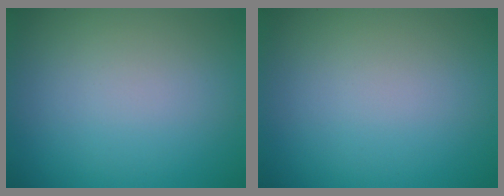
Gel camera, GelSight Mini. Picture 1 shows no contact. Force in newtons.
{"total": 0.0}